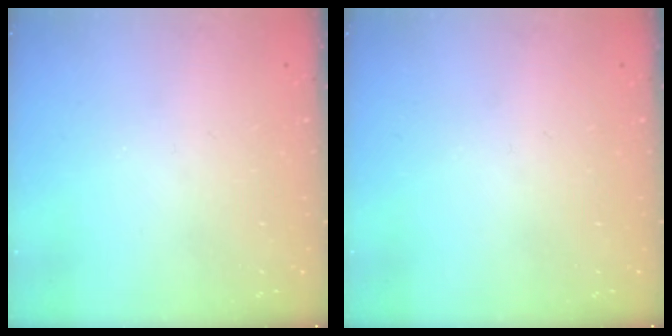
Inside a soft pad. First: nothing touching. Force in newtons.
{"total": 0.0}